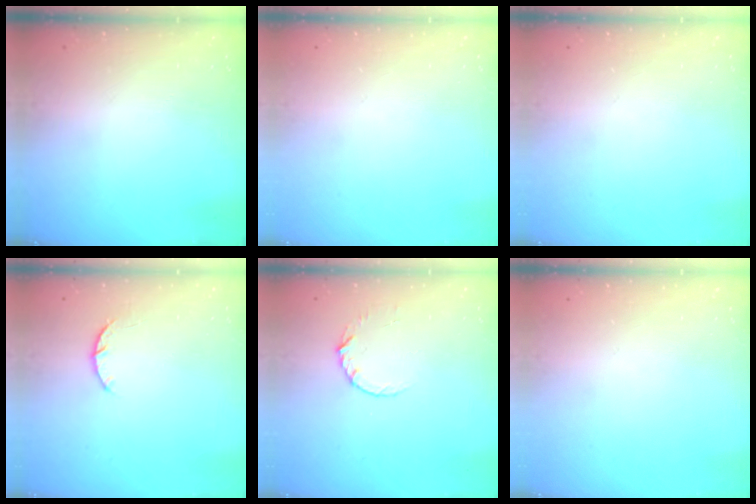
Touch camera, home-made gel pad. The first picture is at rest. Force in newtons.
{"total": 0.0}
{"total": 0.0}
{"total": 3.0, "press": 2.9, "slide": 0.5}
{"total": 4.8, "press": 4.8, "slide": 0.5}
{"total": 0.0}